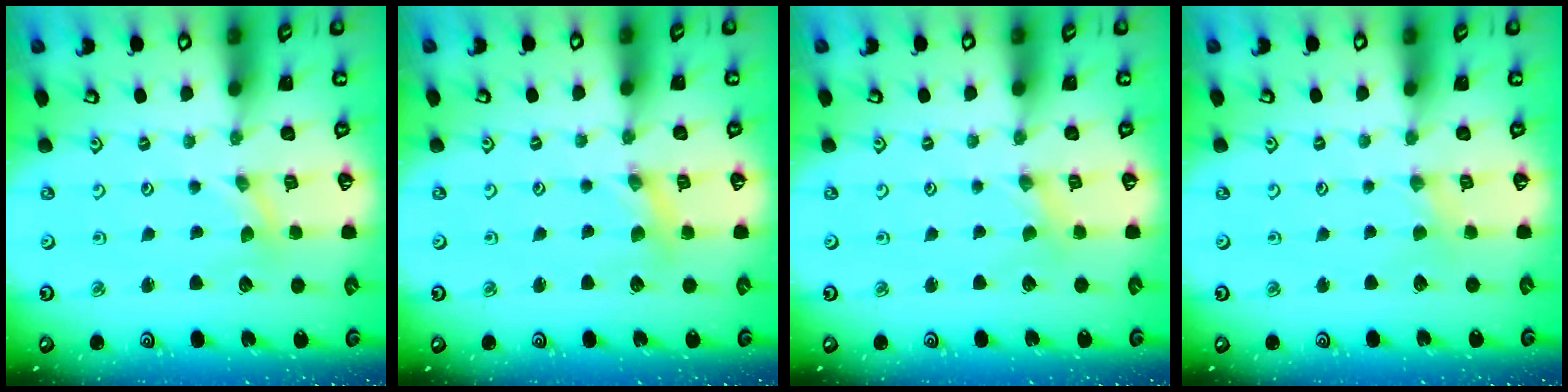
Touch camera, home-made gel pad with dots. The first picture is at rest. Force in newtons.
{"total": 2.5, "press": 2.4, "slide": 0.3}
{"total": 0.0}
{"total": 1.5, "press": 1.4, "slide": 0.3}